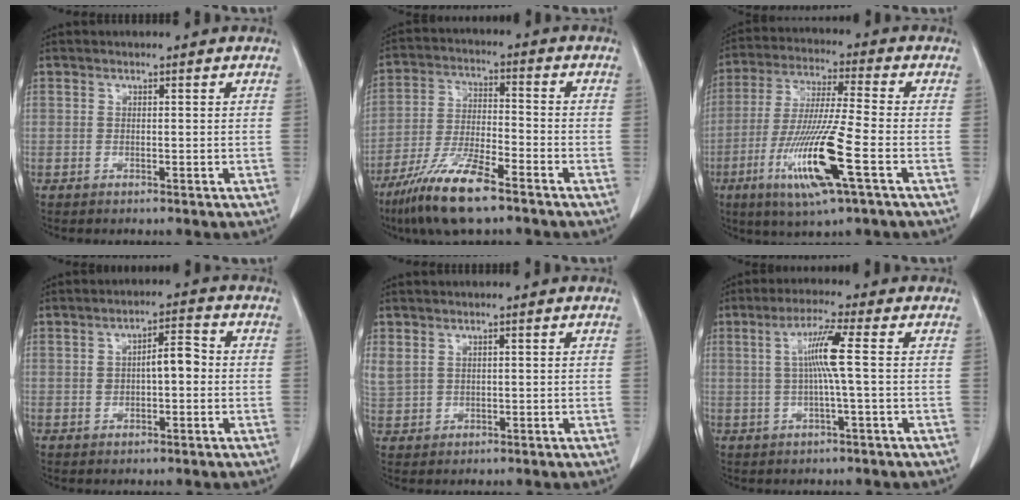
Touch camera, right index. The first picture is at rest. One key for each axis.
{"total": 11.7, "fx": -8.0, "fy": 2.0, "fz": 8.3, "tx": -0.168, "ty": -0.023, "tz": -0.148}
{"total": 14.5, "fx": -5.5, "fy": 0.1, "fz": 13.4, "tx": -0.275, "ty": -0.026, "tz": -0.102}
{"total": 5.0, "fx": 0.1, "fy": 1.9, "fz": 4.6, "tx": -0.078, "ty": 0.022, "tz": 0.002}
{"total": 4.4, "fx": 1.8, "fy": 3.4, "fz": 2.0, "tx": -0.068, "ty": 0.013, "tz": 0.054}
{"total": 6.1, "fx": 0.6, "fy": -0.9, "fz": 6.0, "tx": -0.115, "ty": 0.007, "tz": 0.016}